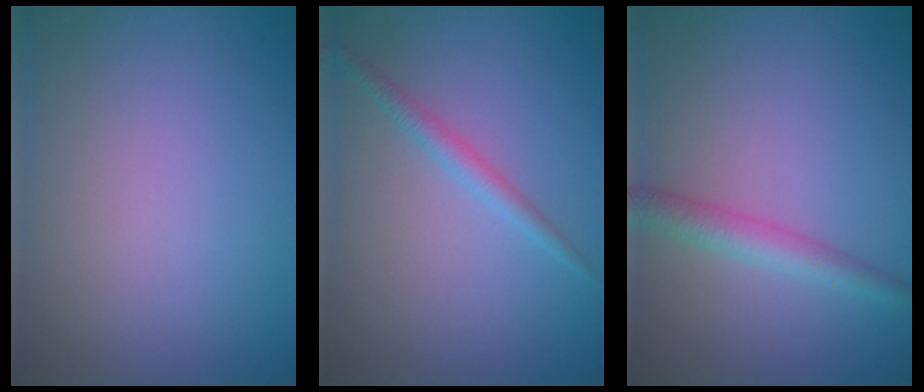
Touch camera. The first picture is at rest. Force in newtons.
{"total": 1.7, "press": 1.7, "slide": 0.1}
{"total": 2.7, "press": 2.7, "slide": 0.1}